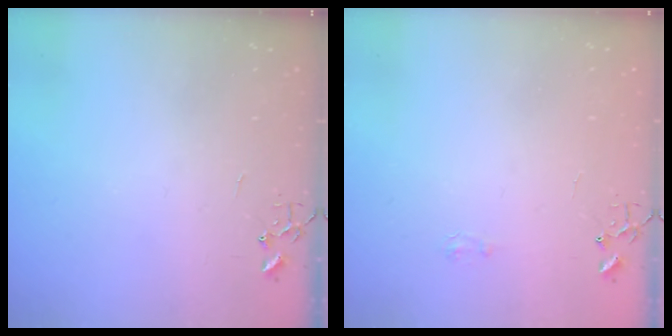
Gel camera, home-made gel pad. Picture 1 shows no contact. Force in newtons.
{"total": 4.1, "press": 4.0, "slide": 0.7}